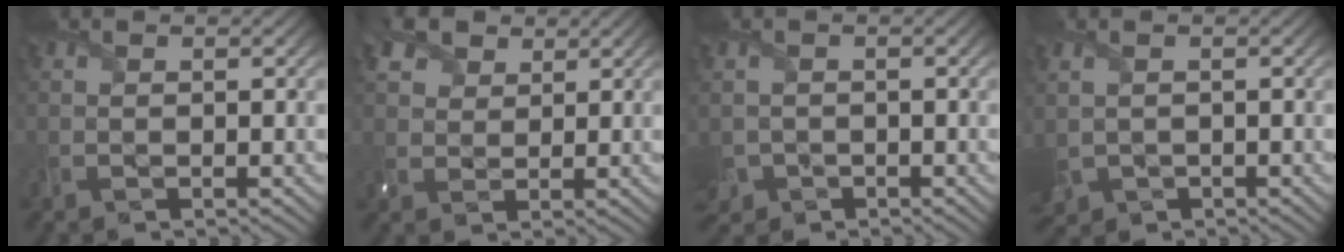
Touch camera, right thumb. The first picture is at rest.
{"total": 5.3, "force": [3.3, 3.4, 2.3], "torque": [-0.063, 0.010, 0.062]}
{"total": 3.0, "force": [-1.4, 2.4, 1.0], "torque": [-0.032, -0.017, -0.030]}
{"total": 3.3, "force": [-0.3, 2.4, 2.2], "torque": [-0.068, -0.016, -0.001]}